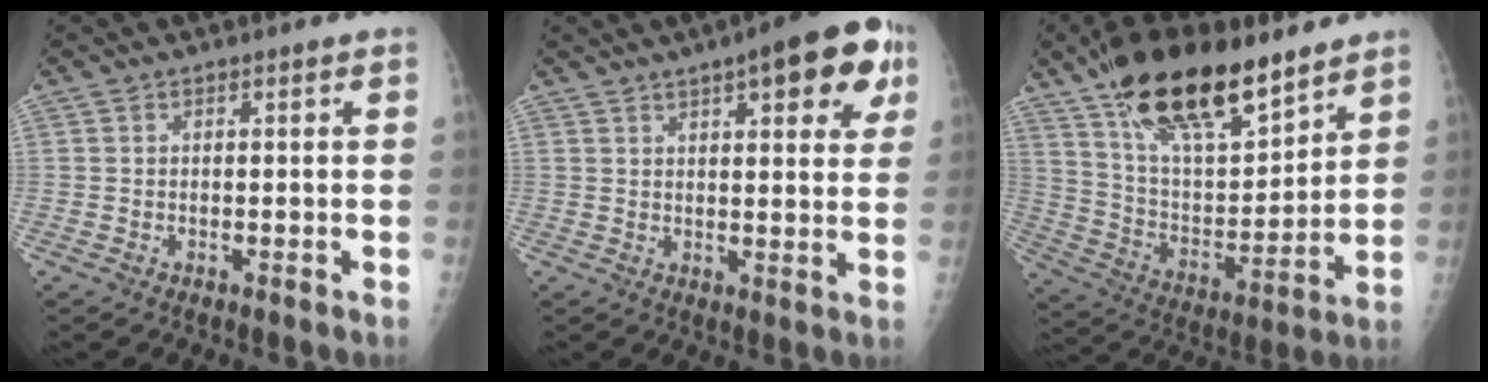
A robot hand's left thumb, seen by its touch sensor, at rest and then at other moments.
{"total": 13.6, "force": [6.6, 4.6, 11.0], "torque": [-0.104, -0.009, 0.079]}
{"total": 23.3, "force": [15.7, 8.7, 14.8], "torque": [-0.228, -0.055, 0.281]}